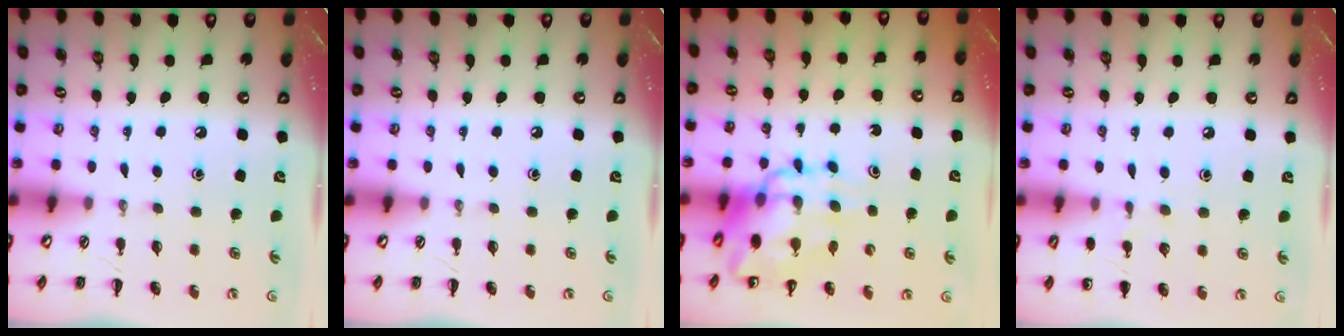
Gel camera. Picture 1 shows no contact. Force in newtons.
{"total": 0.0}
{"total": 12.2, "press": 11.7, "slide": 3.3}
{"total": 4.3, "press": 4.1, "slide": 1.4}